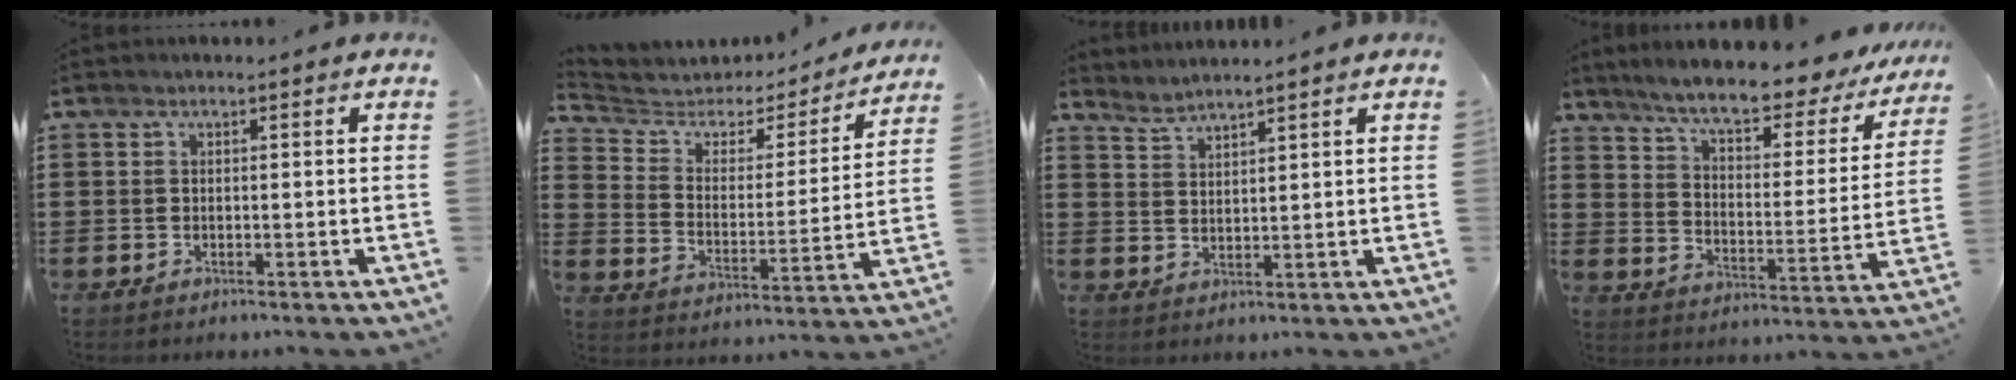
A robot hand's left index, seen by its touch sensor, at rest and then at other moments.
{"total": 3.9, "force": [3.0, 2.4, 0.7], "torque": [-0.041, -0.021, 0.045]}
{"total": 2.2, "force": [2.2, -0.2, 0.0], "torque": [-0.008, -0.008, 0.042]}
{"total": 7.4, "force": [6.4, 0.5, 3.7], "torque": [-0.091, -0.040, 0.101]}